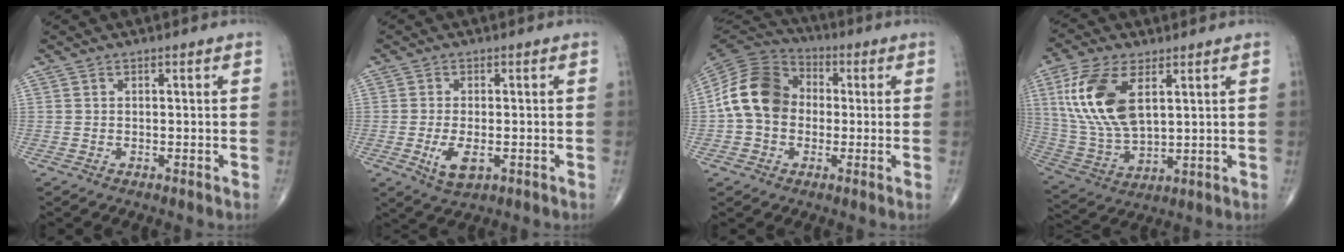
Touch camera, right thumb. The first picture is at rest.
{"total": 5.1, "force": [-1.4, 2.4, 4.3], "torque": [-0.080, -0.009, -0.019]}
{"total": 13.4, "force": [-0.1, 10.6, 8.1], "torque": [-0.138, 0.034, -0.015]}
{"total": 15.5, "force": [5.3, 7.7, 12.4], "torque": [-0.259, -0.014, 0.111]}